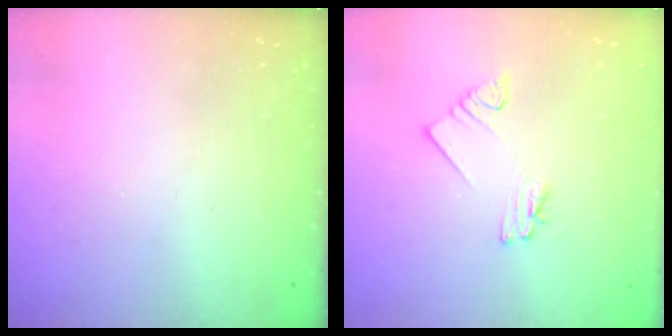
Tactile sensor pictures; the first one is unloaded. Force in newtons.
{"total": 2.3, "press": 2.3, "slide": 0.1}